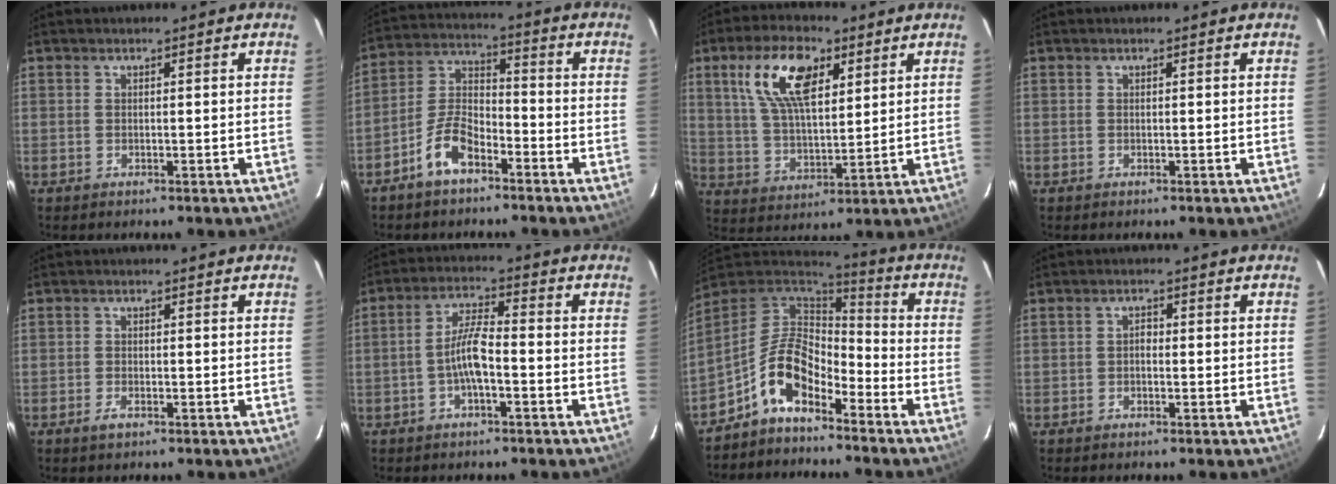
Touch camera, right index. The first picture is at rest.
{"total": 8.5, "force": [-5.5, 3.7, 5.3], "torque": [-0.116, 0.020, -0.106]}
{"total": 13.4, "force": [6.0, 6.1, 10.3], "torque": [-0.196, 0.022, 0.117]}
{"total": 0.0}
{"total": 1.8, "force": [-1.2, 0.8, 1.1], "torque": [-0.023, -0.001, -0.023]}
{"total": 5.8, "force": [-2.1, 1.2, 5.3], "torque": [-0.110, 0.012, -0.039]}
{"total": 11.0, "force": [-6.8, 4.9, 7.2], "torque": [-0.149, 0.024, -0.137]}
{"total": 1.2, "force": [-0.4, 0.8, 0.8], "torque": [-0.014, 0.007, -0.009]}